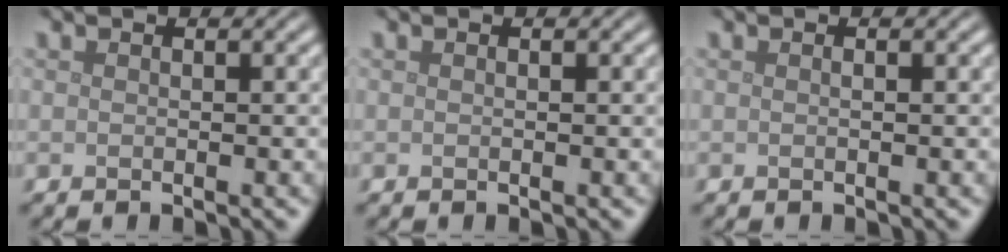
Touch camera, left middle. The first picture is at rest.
{"total": 0.0}
{"total": 0.0}